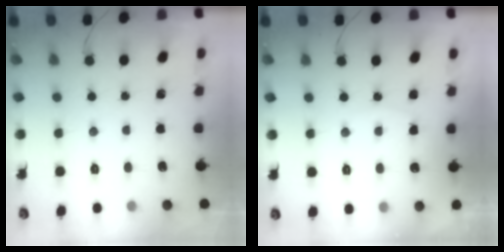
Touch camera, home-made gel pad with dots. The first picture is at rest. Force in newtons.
{"total": 5.1, "press": 5.1, "slide": 0.6}